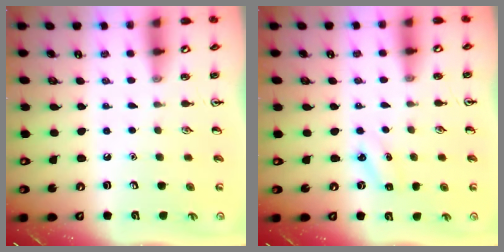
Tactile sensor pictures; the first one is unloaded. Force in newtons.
{"total": 2.8, "press": 2.6, "slide": 1.0}